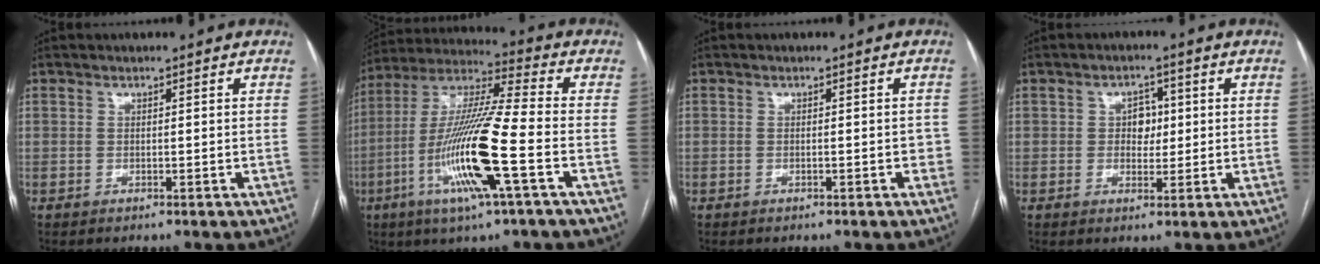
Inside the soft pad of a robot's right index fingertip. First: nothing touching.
{"total": 17.5, "force": [-5.7, 0.2, 16.6], "torque": [-0.334, -0.014, -0.112]}
{"total": 1.4, "force": [-0.5, 0.6, 1.2], "torque": [-0.008, 0.004, -0.005]}
{"total": 3.4, "force": [0.4, 2.5, 2.3], "torque": [-0.029, 0.009, 0.009]}